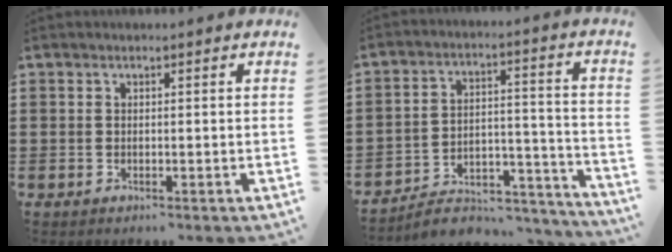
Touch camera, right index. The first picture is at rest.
{"total": 6.7, "force": [-6.1, 1.8, 1.9], "torque": [-0.031, 0.013, -0.117]}